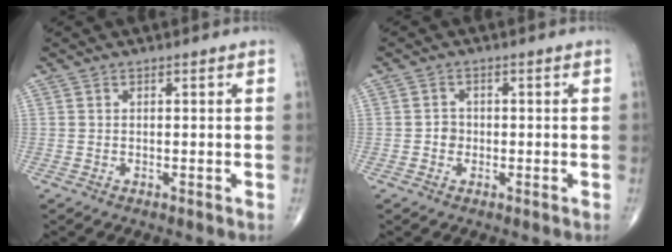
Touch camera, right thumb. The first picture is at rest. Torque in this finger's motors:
{"motor_torque": [-0.07, 0.28, 0.31, -0.19, -0.01]}